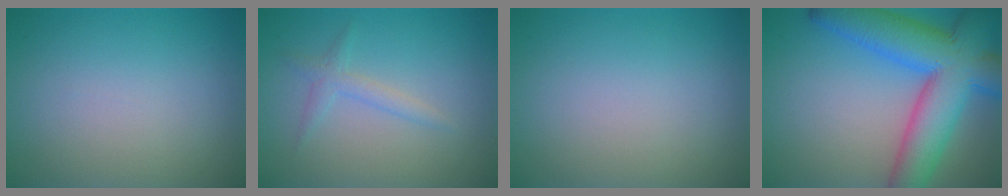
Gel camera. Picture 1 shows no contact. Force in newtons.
{"total": 1.5, "press": 1.5, "slide": 0.1}
{"total": 0.0}
{"total": 11.7, "press": 11.7, "slide": 0.5}